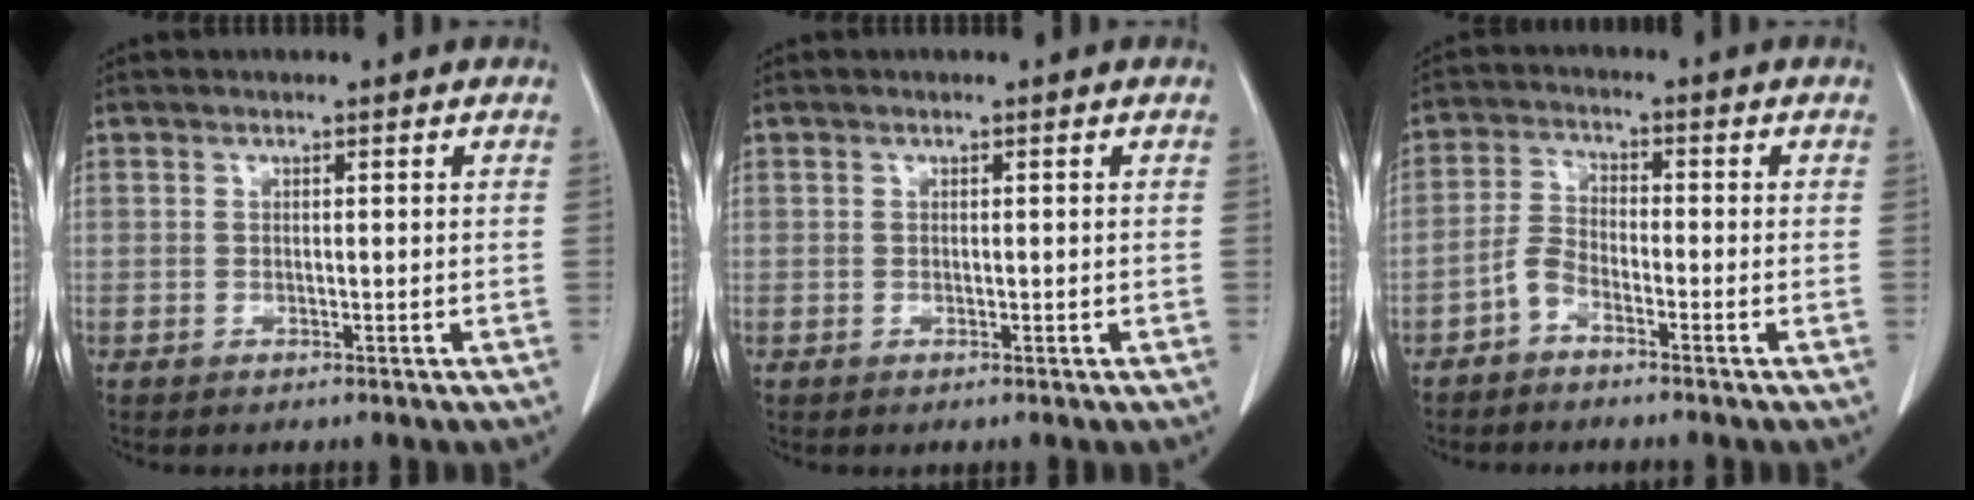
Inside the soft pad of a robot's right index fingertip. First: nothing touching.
{"total": 0.0}
{"total": 3.2, "force": [-2.4, 1.2, 1.7], "torque": [-0.040, 0.005, -0.054]}